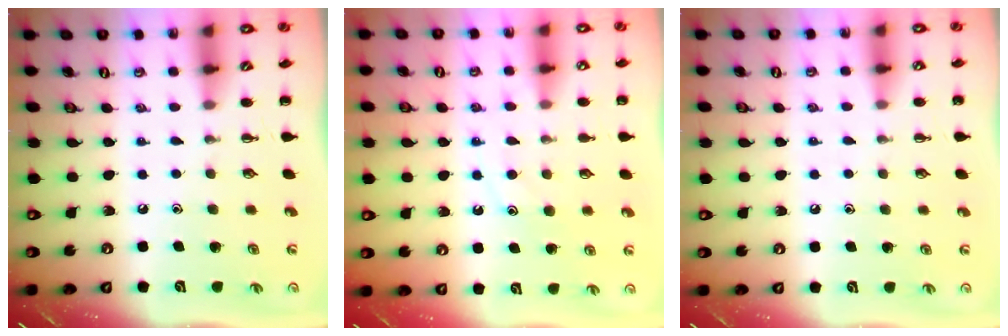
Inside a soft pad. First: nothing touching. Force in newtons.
{"total": 11.3, "press": 11.3, "slide": 1.0}
{"total": 4.1, "press": 3.8, "slide": 1.5}